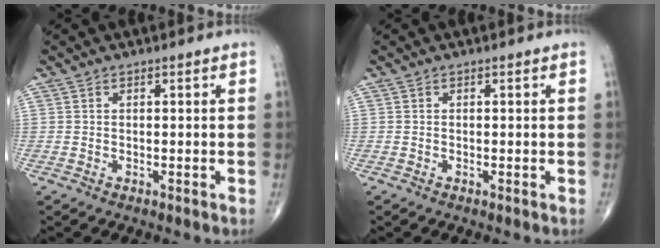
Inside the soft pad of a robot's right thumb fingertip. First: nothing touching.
{"total": 0.0}